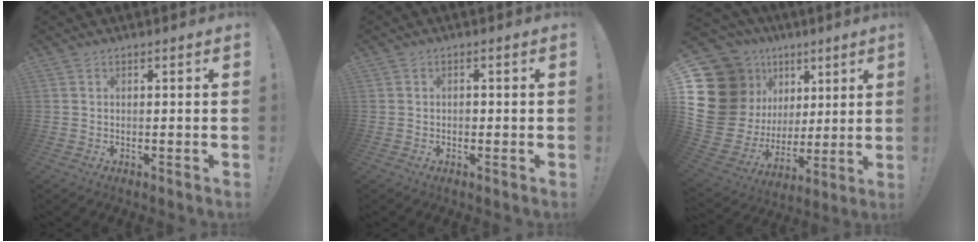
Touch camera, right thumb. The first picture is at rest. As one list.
[{"total": 0.8, "force": [-0.5, 0.7, 0.3], "torque": [-0.006, 0.003, -0.008]}, {"total": 22.4, "force": [6.5, 17.6, 12.2], "torque": [-0.236, -0.063, 0.180]}]